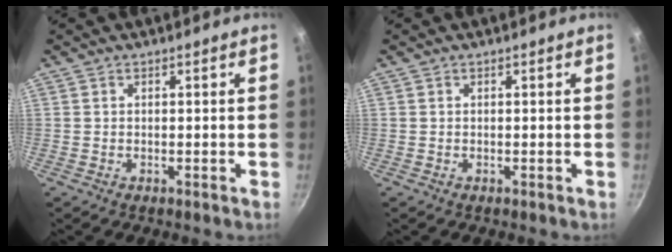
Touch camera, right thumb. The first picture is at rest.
{"total": 0.0}